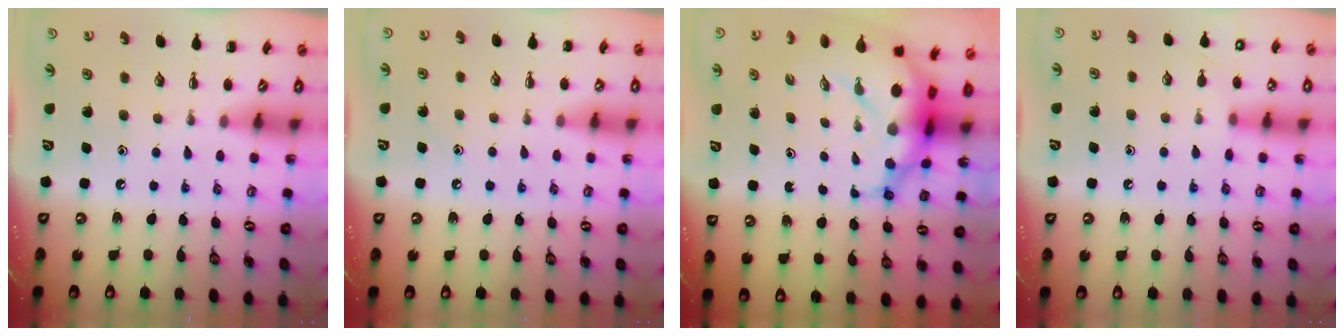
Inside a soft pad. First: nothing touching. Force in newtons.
{"total": 6.5, "press": 6.2, "slide": 2.1}
{"total": 10.6, "press": 10.3, "slide": 2.5}
{"total": 9.5, "press": 9.1, "slide": 2.6}